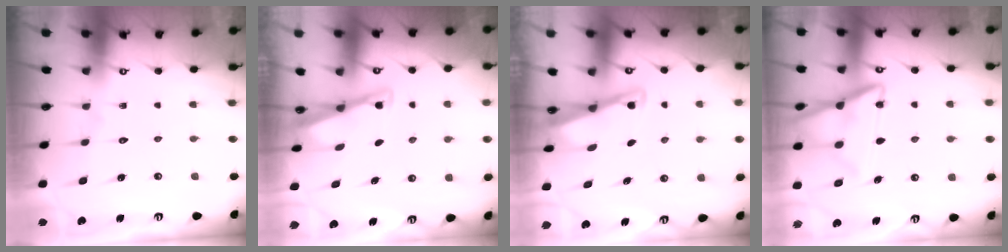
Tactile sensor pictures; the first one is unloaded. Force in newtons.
{"total": 2.9, "press": 2.8, "slide": 0.3}
{"total": 2.9, "press": 2.9, "slide": 0.4}
{"total": 15.4, "press": 15.3, "slide": 1.8}